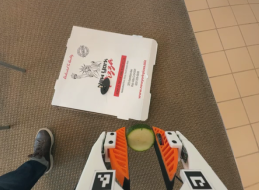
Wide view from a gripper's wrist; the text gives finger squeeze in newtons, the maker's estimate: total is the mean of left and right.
{"total": 8.3, "left": 7.9, "right": 8.6}